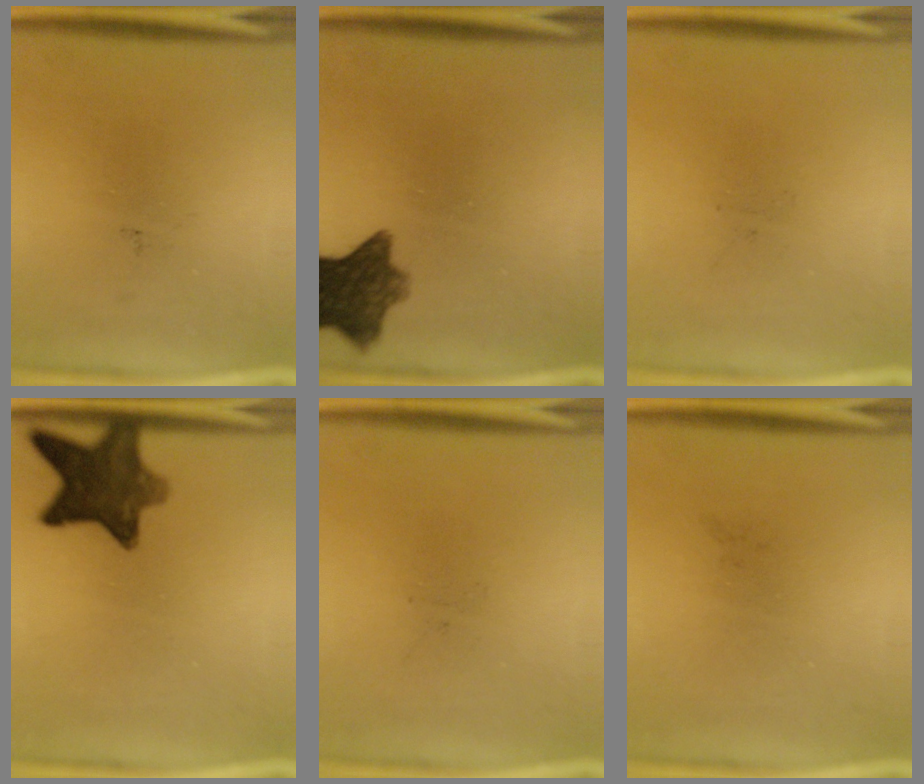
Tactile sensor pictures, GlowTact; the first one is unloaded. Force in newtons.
{"total": 9.4}
{"total": 0.0}
{"total": 10.1}
{"total": 0.0}
{"total": 0.0}